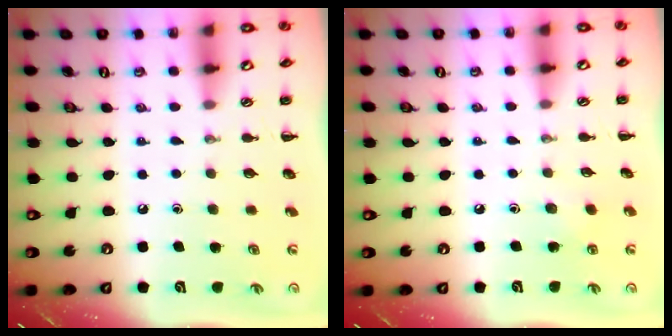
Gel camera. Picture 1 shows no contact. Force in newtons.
{"total": 2.6, "press": 2.5, "slide": 0.8}